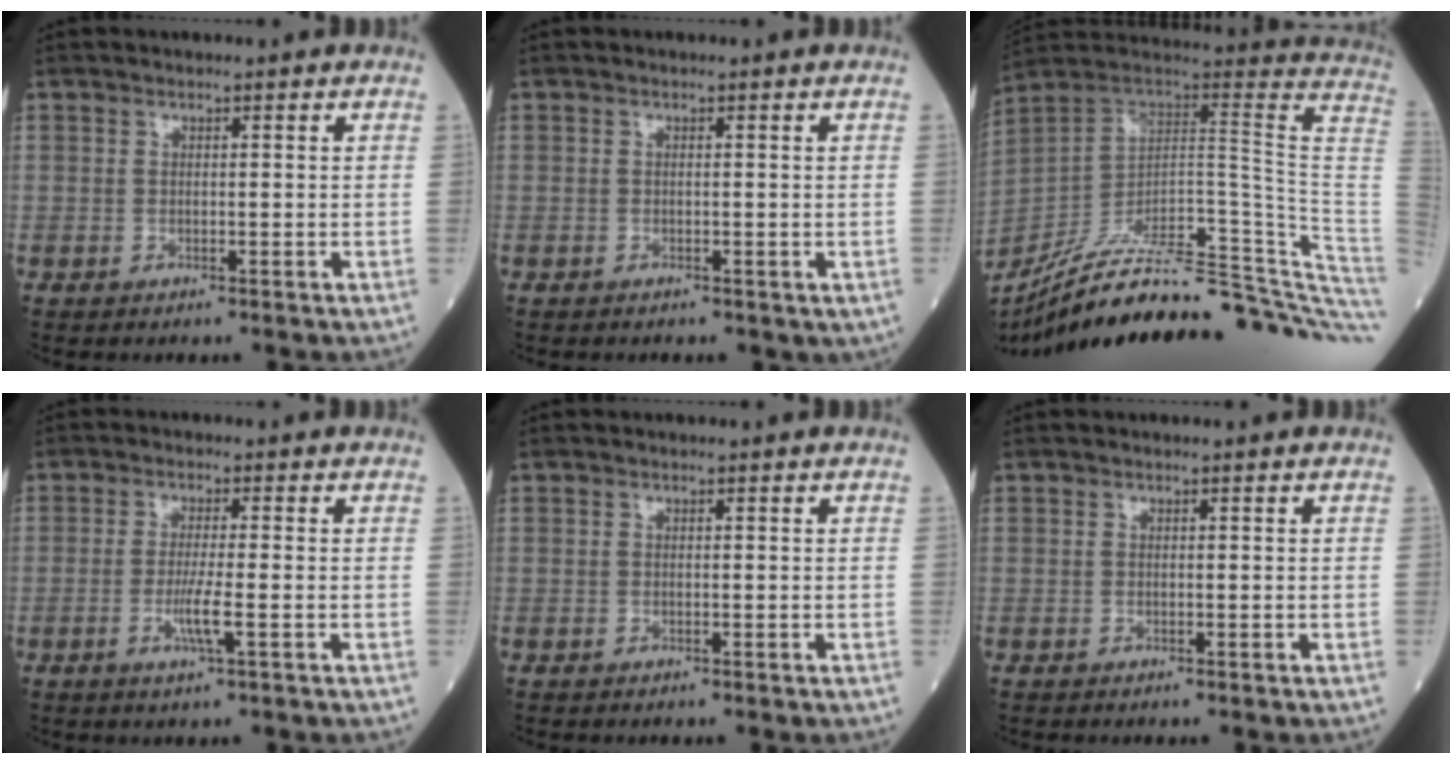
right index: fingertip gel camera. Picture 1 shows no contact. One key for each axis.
{"total": 0.9, "fx": -0.3, "fy": 0.6, "fz": 0.6, "tx": -0.009, "ty": -0.001, "tz": 0.000}
{"total": 36.3, "fx": -30.5, "fy": 2.4, "fz": 19.5, "tx": -0.165, "ty": -0.028, "tz": -0.421}
{"total": 4.1, "fx": -1.2, "fy": -0.2, "fz": 3.9, "tx": -0.078, "ty": -0.008, "tz": -0.024}
{"total": 0.0}
{"total": 0.0}